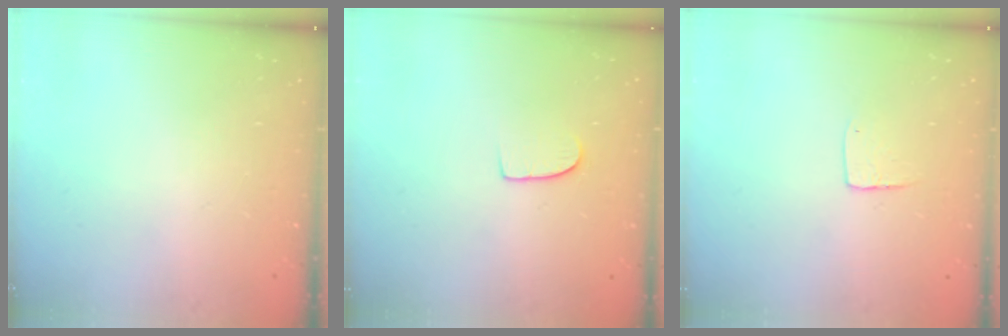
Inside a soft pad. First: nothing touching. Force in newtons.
{"total": 6.5, "press": 6.5, "slide": 0.5}
{"total": 5.3, "press": 5.3, "slide": 0.4}